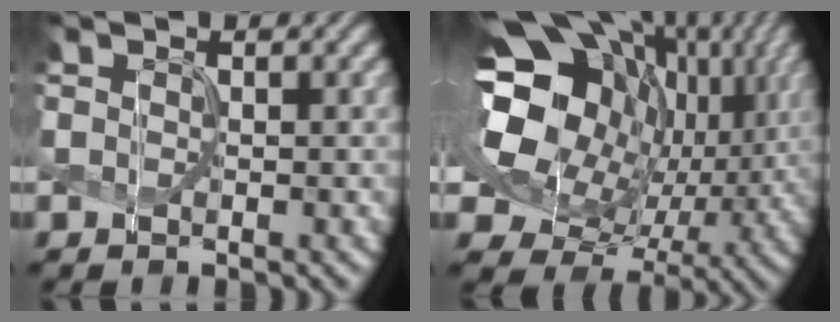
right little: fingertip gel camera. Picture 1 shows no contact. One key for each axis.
{"total": 18.7, "fx": 5.4, "fy": 13.1, "fz": 12.1, "tx": -0.213, "ty": 0.021, "tz": 0.107}